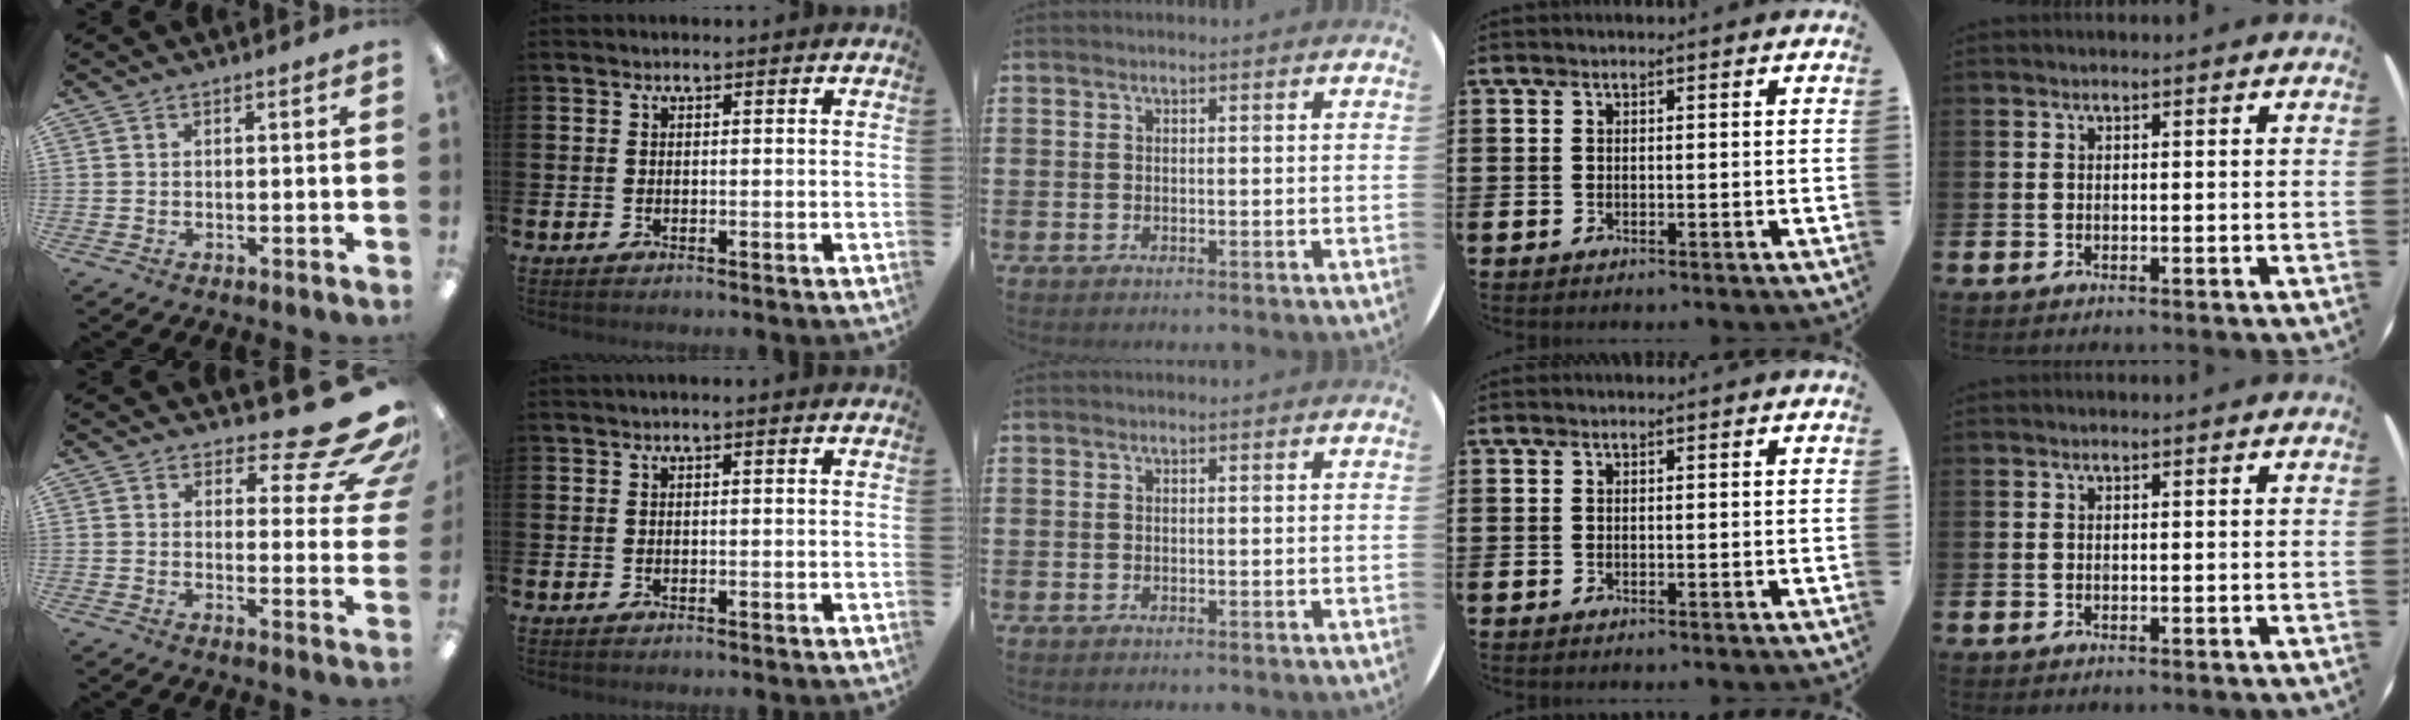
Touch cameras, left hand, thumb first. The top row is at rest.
{"thumb": {"total": 12.9, "force": [8.8, 4.6, 8.3], "torque": [-0.099, -0.068, 0.147]}, "index": {"total": 0.6, "force": [0.1, 0.0, 0.5], "torque": [-0.016, 0.004, 0.002]}}